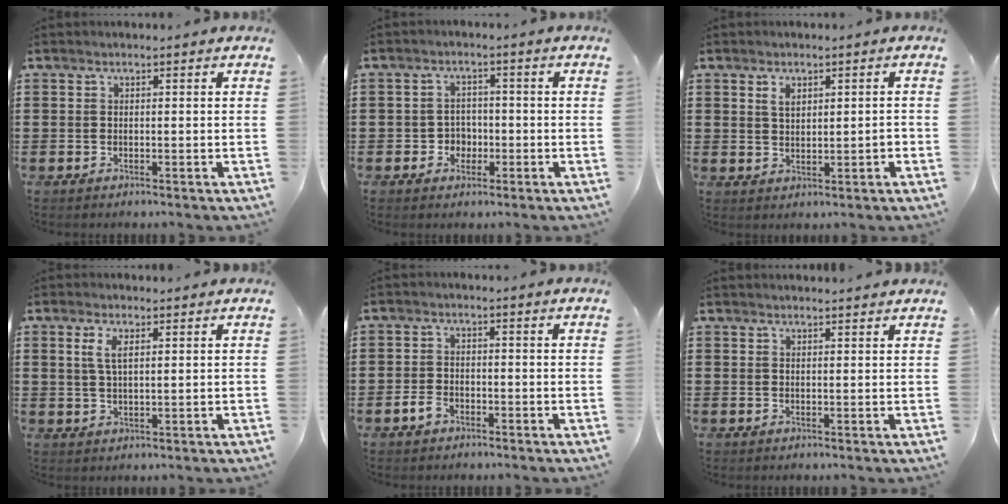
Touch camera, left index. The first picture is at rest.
{"total": 3.0, "force": [-1.1, 2.6, 1.1], "torque": [-0.028, 0.004, -0.026]}
{"total": 2.5, "force": [1.0, 1.2, 1.9], "torque": [-0.032, 0.002, 0.016]}
{"total": 3.5, "force": [1.5, 1.3, 2.9], "torque": [-0.062, 0.006, 0.025]}
{"total": 2.5, "force": [-1.6, 1.5, 1.3], "torque": [-0.033, 0.002, -0.034]}
{"total": 1.3, "force": [1.3, 0.0, 0.3], "torque": [-0.007, -0.001, 0.026]}